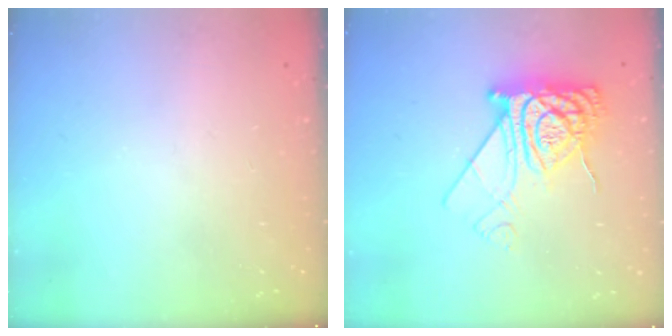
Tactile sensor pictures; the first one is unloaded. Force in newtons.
{"total": 12.3, "press": 12.3, "slide": 1.0}